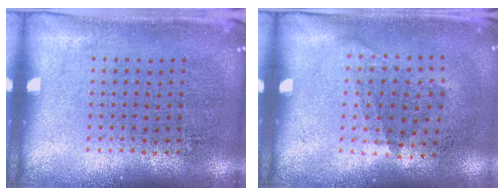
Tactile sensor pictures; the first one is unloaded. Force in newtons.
{"total": 1.1, "press": 0.8, "slide": 0.7}